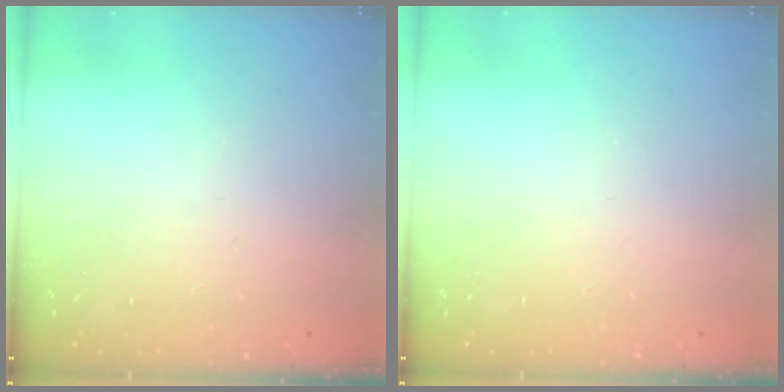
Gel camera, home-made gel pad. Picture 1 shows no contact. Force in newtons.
{"total": 0.0}